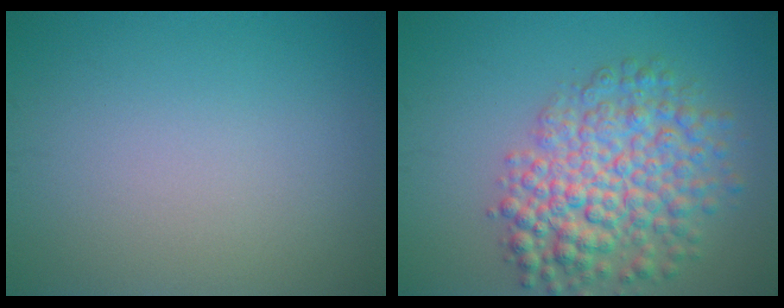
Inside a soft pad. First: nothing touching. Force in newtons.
{"total": 7.4, "press": 7.4, "slide": 0.2}